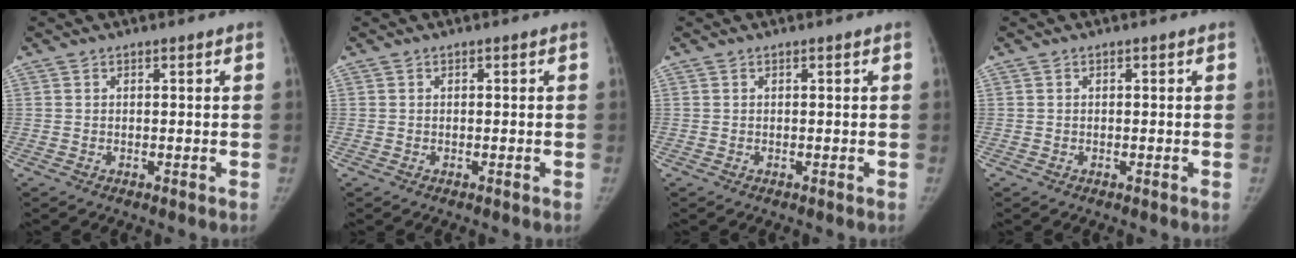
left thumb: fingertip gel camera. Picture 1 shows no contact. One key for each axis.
{"total": 0.0}
{"total": 0.0}
{"total": 0.0}